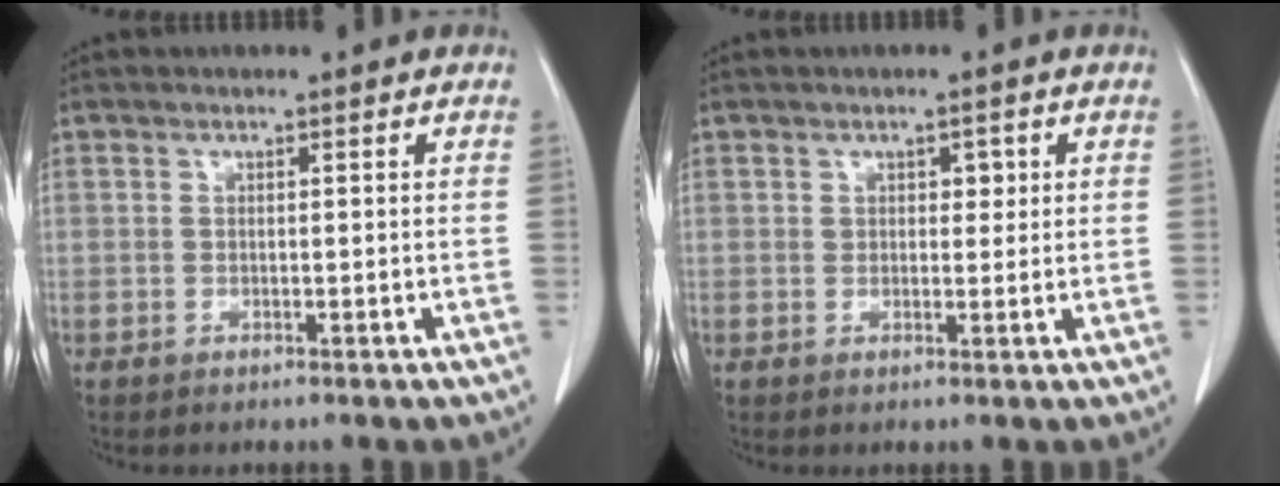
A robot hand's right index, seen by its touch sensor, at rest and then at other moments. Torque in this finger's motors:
{"motor_torque": [-0.02, 0.06, 0.02, 0.00]}